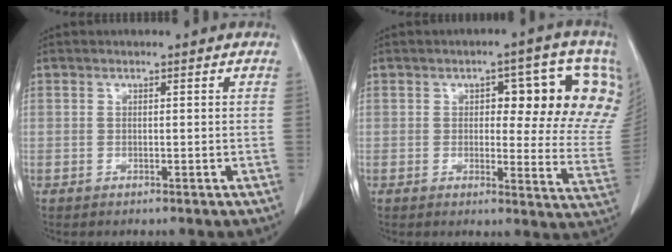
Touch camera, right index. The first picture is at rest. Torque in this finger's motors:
{"motor_torque": [0.64, 0.16, 0.27, 0.05]}